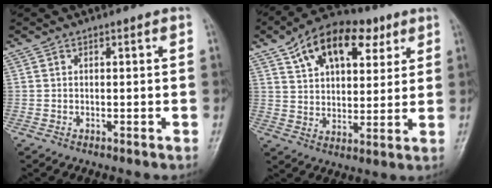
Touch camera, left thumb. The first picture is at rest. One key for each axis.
{"total": 18.0, "fx": 9.3, "fy": 10.4, "fz": 11.5, "tx": -0.145, "ty": -0.016, "tz": 0.159}